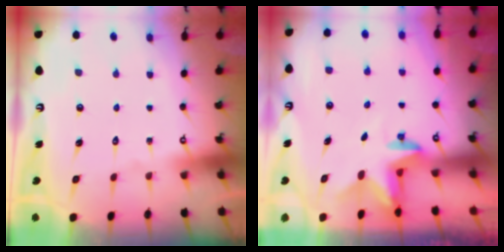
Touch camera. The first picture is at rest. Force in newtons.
{"total": 2.4, "press": 2.4, "slide": 0.4}